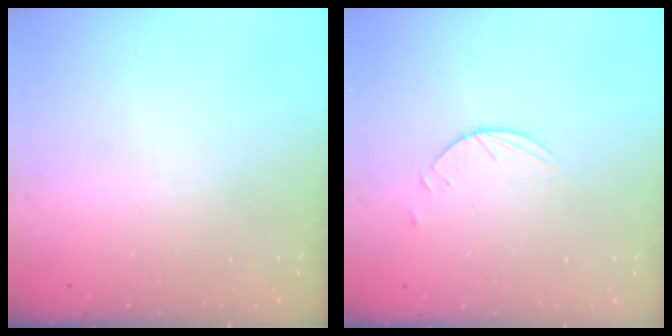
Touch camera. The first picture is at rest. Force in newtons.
{"total": 2.5, "press": 2.4, "slide": 0.3}